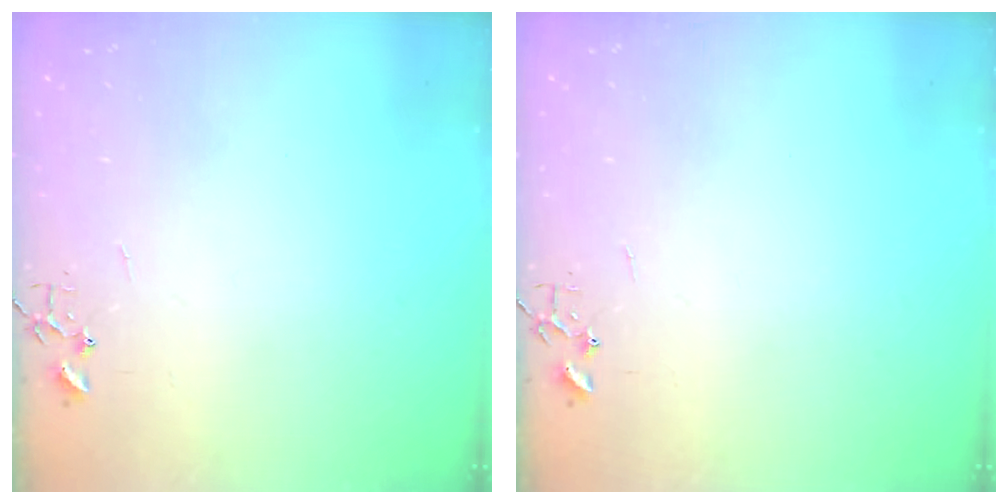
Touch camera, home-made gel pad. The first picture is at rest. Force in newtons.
{"total": 0.0}